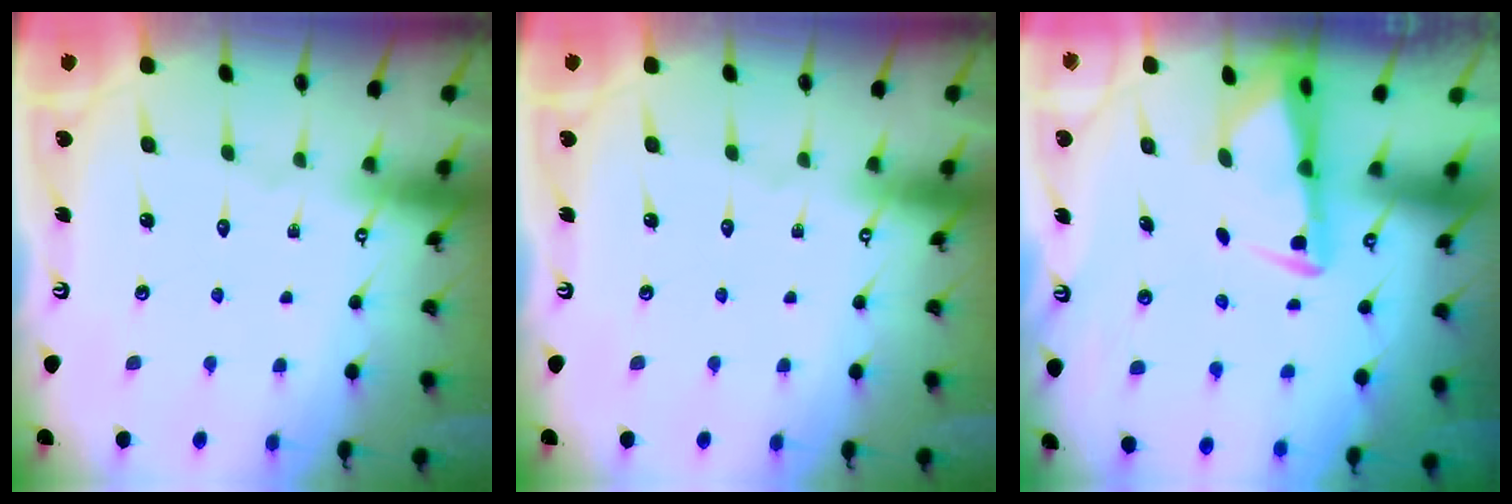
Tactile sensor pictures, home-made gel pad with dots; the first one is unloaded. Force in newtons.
{"total": 0.0}
{"total": 2.9, "press": 2.9, "slide": 0.6}